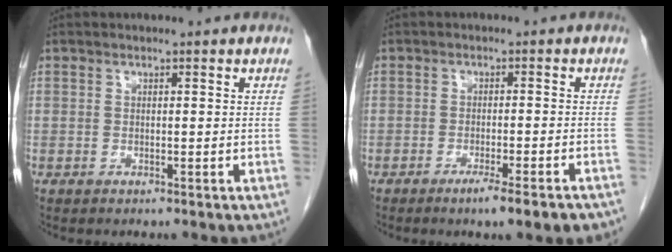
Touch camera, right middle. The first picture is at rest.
{"total": 6.8, "force": [-4.7, 0.0, 4.9], "torque": [-0.051, -0.013, -0.062]}